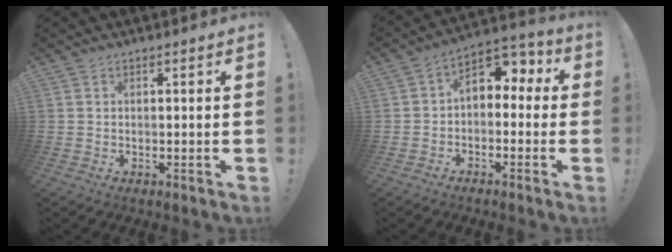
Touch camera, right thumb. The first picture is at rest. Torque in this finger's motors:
{"motor_torque": [1.45, 1.64, 1.08, -0.19, 0.01]}